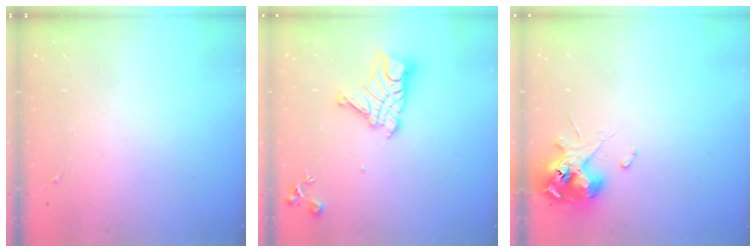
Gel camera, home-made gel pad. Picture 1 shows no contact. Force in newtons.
{"total": 13.7, "press": 13.6, "slide": 1.2}
{"total": 11.6, "press": 11.5, "slide": 1.5}